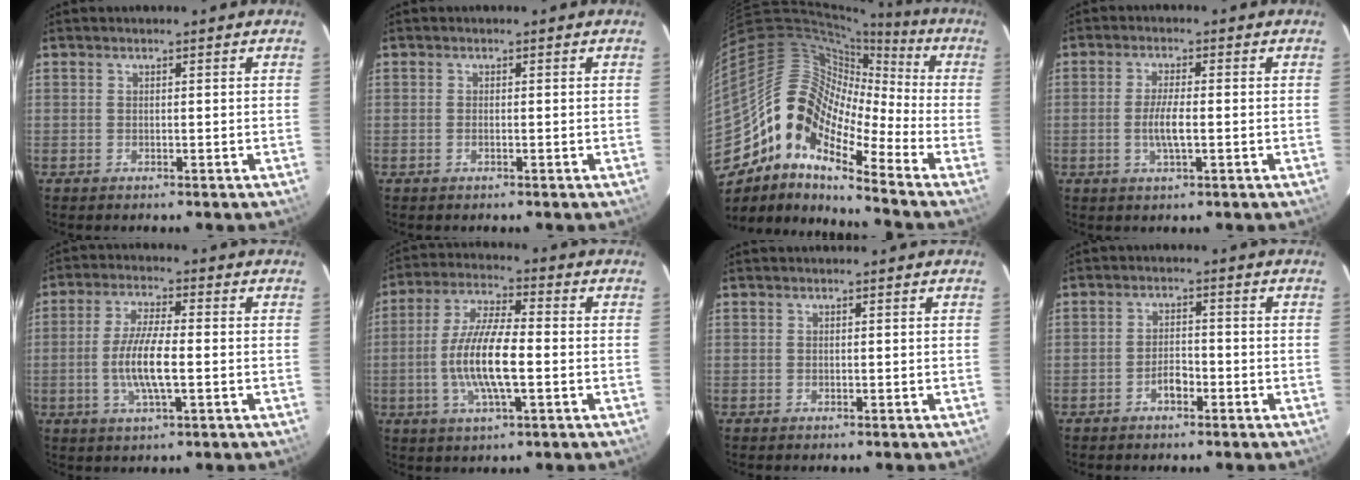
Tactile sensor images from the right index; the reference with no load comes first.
{"total": 0.5, "force": [-0.1, 0.1, 0.5], "torque": [-0.011, 0.001, -0.004]}
{"total": 15.3, "force": [-8.8, 7.0, 10.4], "torque": [-0.172, 0.005, -0.188]}
{"total": 4.4, "force": [-0.9, 0.8, 4.2], "torque": [-0.080, -0.005, -0.014]}
{"total": 8.4, "force": [-1.5, 1.8, 8.1], "torque": [-0.161, -0.004, -0.030]}
{"total": 12.1, "force": [-2.2, 3.0, 11.5], "torque": [-0.232, -0.001, -0.043]}
{"total": 0.0}
{"total": 3.0, "force": [-1.9, 1.5, 1.9], "torque": [-0.036, 0.006, -0.032]}